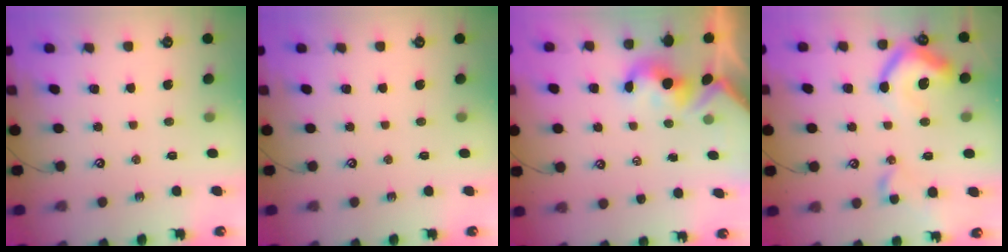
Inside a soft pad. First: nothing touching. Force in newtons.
{"total": 0.0}
{"total": 2.2, "press": 2.1, "slide": 0.5}
{"total": 13.1, "press": 13.0, "slide": 1.7}